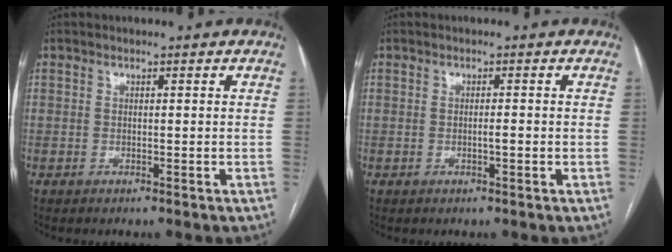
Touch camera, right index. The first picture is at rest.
{"total": 1.2, "force": [-0.4, 0.1, 1.1], "torque": [-0.022, 0.001, -0.006]}